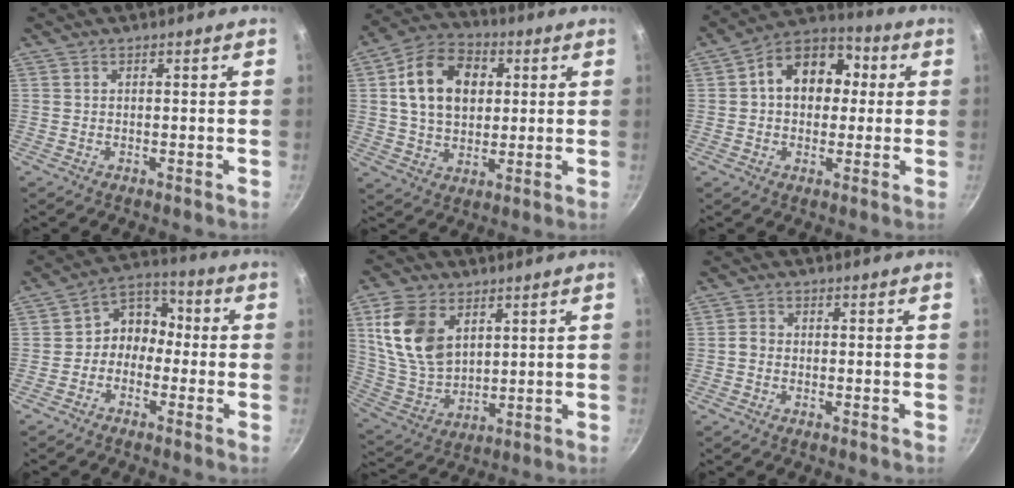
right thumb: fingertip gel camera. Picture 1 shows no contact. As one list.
[{"total": 15.2, "force": [3.2, 11.0, 9.9], "torque": [-0.143, 0.011, 0.045]}, {"total": 13.8, "force": [2.0, 10.4, 9.0], "torque": [-0.094, 0.028, 0.012]}, {"total": 7.6, "force": [-1.5, 6.3, 3.9], "torque": [-0.024, 0.041, -0.048]}, {"total": 14.7, "force": [5.1, 9.7, 9.7], "torque": [-0.167, -0.022, 0.116]}, {"total": 1.7, "force": [-0.6, 1.4, 0.8], "torque": [-0.012, 0.011, -0.015]}]